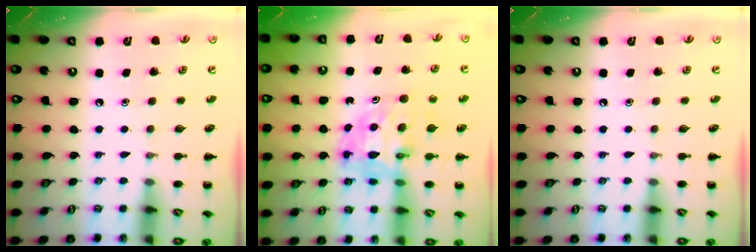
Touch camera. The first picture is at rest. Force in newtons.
{"total": 8.2, "press": 7.7, "slide": 2.7}
{"total": 0.0}